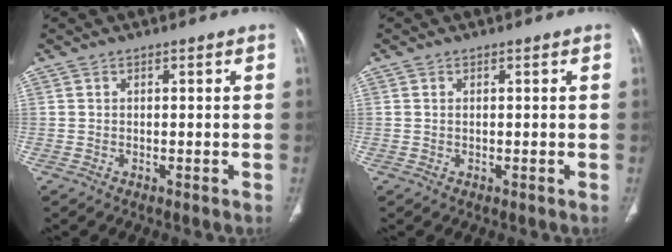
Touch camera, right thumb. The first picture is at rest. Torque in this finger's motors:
{"motor_torque": [-0.18, 0.10, -0.10, 0.33, 0.02]}